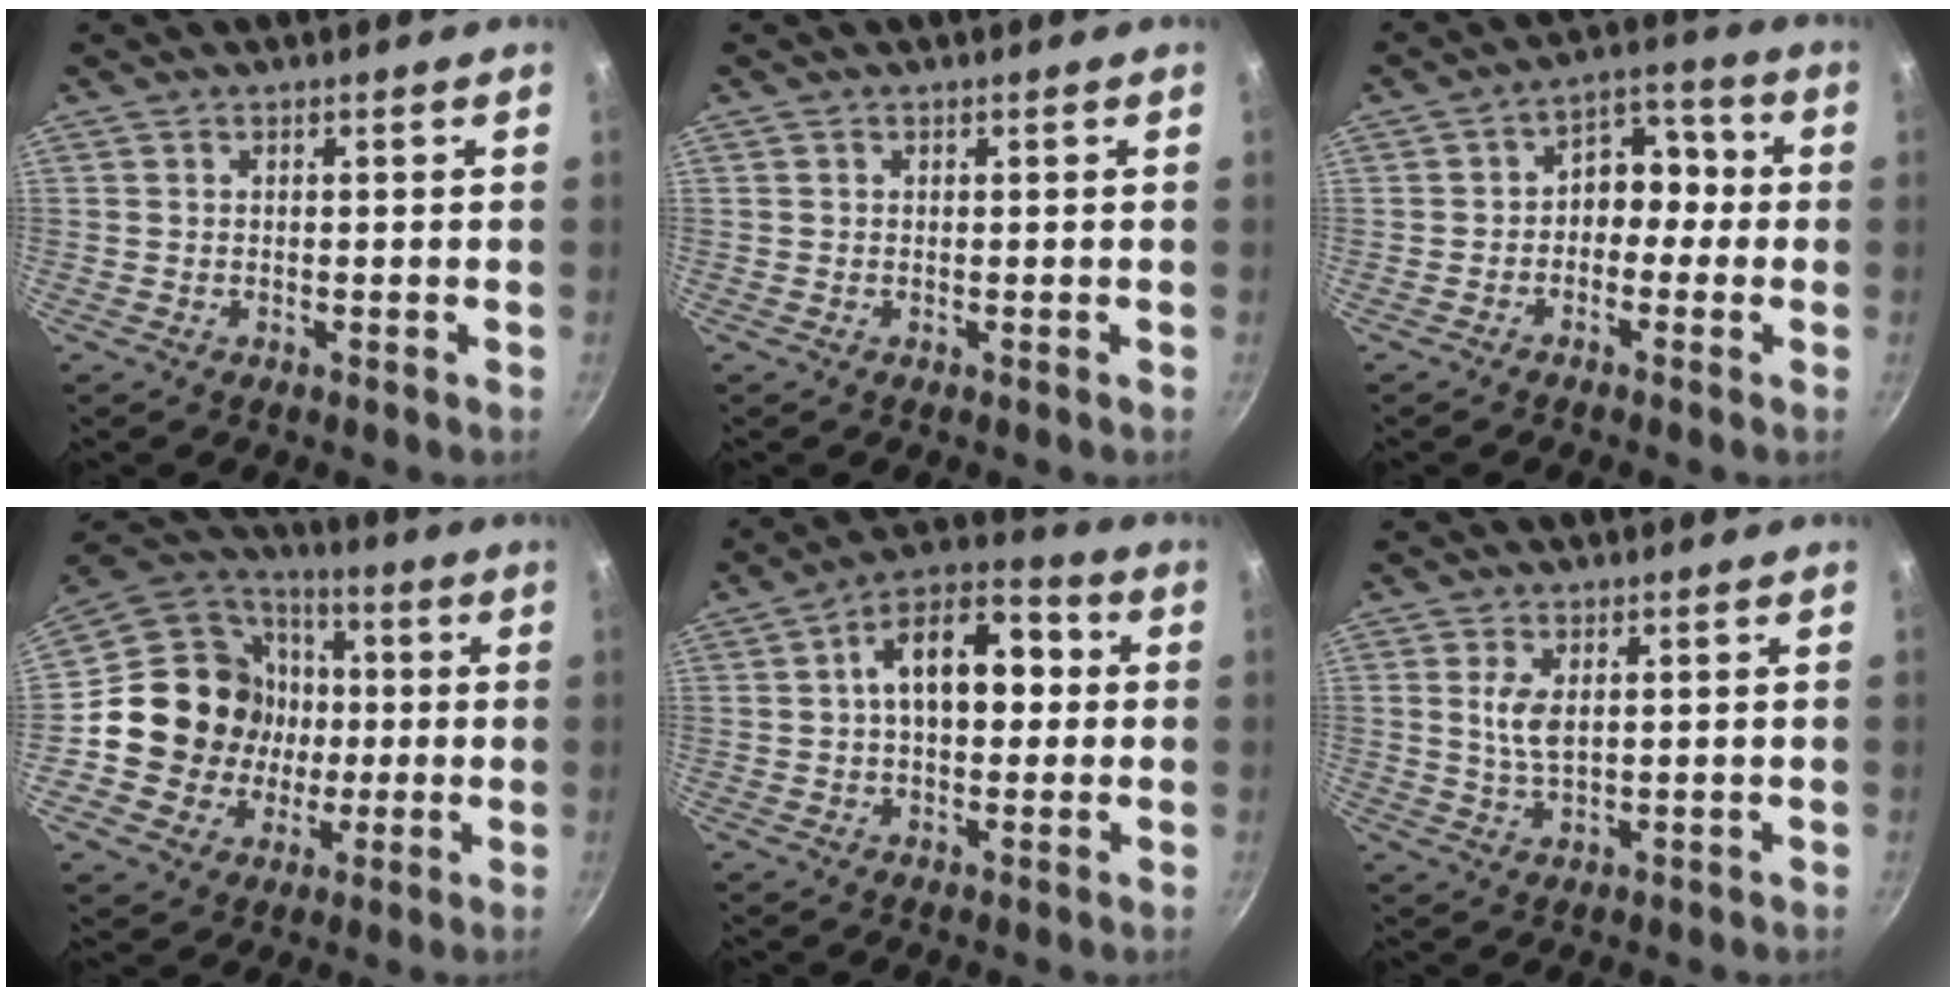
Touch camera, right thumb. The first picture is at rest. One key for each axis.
{"total": 0.0}
{"total": 7.6, "fx": -1.0, "fy": 5.8, "fz": 4.9, "tx": -0.015, "ty": 0.037, "tz": -0.034}
{"total": 18.7, "fx": -0.3, "fy": 17.3, "fz": 7.0, "tx": -0.093, "ty": 0.026, "tz": 0.000}
{"total": 14.1, "fx": 1.6, "fy": 8.7, "fz": 11.0, "tx": -0.126, "ty": 0.034, "tz": 0.007}
{"total": 4.6, "fx": 1.1, "fy": 2.3, "fz": 3.8, "tx": -0.074, "ty": -0.009, "tz": 0.023}